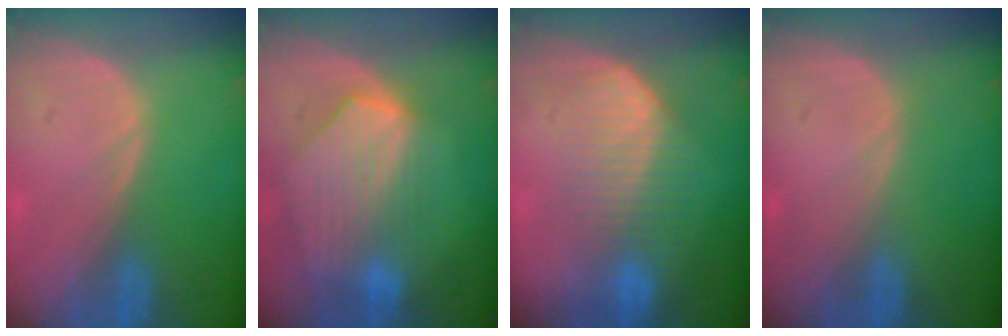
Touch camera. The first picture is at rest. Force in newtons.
{"total": 9.2, "press": 8.1, "slide": 4.3}
{"total": 6.7, "press": 6.6, "slide": 1.4}
{"total": 0.0}